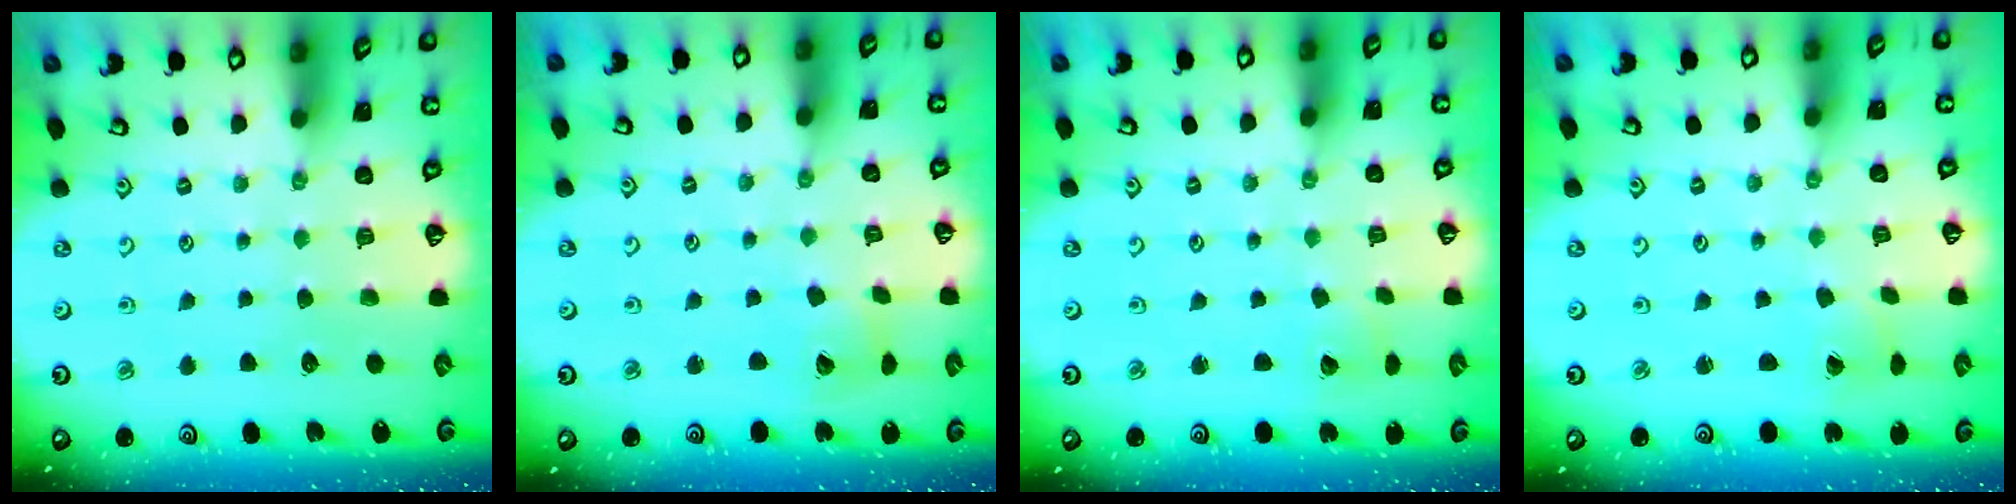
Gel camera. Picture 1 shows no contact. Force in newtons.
{"total": 5.5, "press": 5.4, "slide": 0.8}
{"total": 2.6, "press": 2.5, "slide": 0.3}
{"total": 1.3, "press": 1.2, "slide": 0.2}